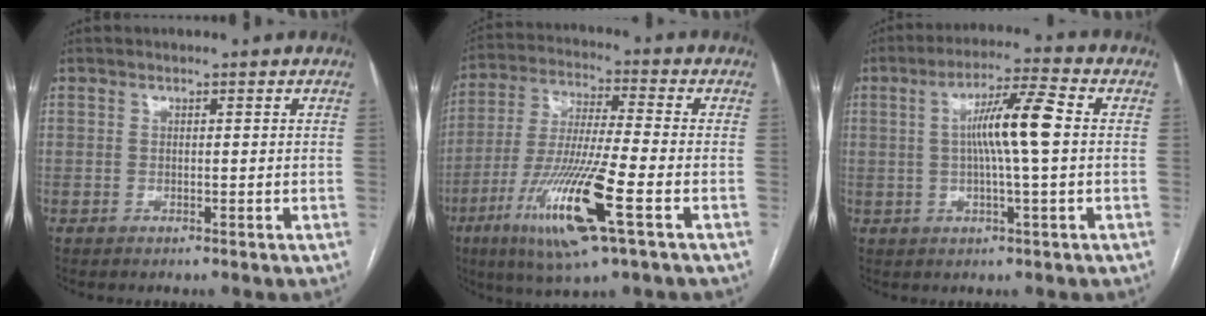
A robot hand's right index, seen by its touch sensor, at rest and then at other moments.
{"total": 15.6, "force": [-6.4, 0.7, 14.3], "torque": [-0.291, -0.025, -0.116]}
{"total": 9.0, "force": [0.7, 0.1, 8.9], "torque": [-0.161, 0.012, 0.008]}